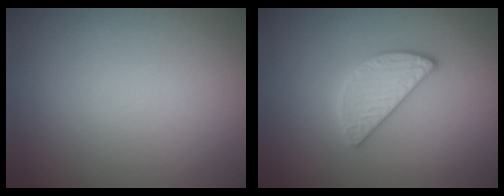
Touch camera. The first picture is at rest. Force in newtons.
{"total": 2.6, "press": 2.6, "slide": 0.2}